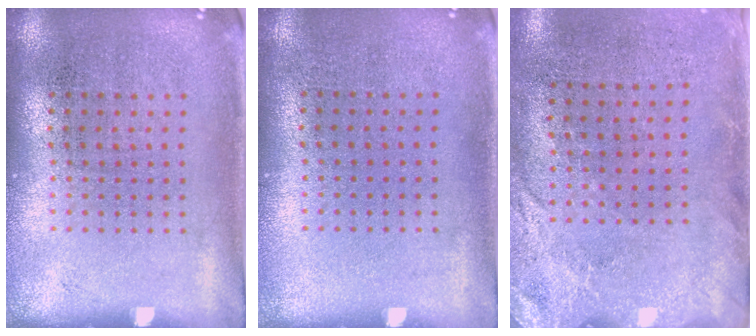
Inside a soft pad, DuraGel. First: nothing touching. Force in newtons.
{"total": 0.0}
{"total": 2.6, "press": 2.1, "slide": 1.5}